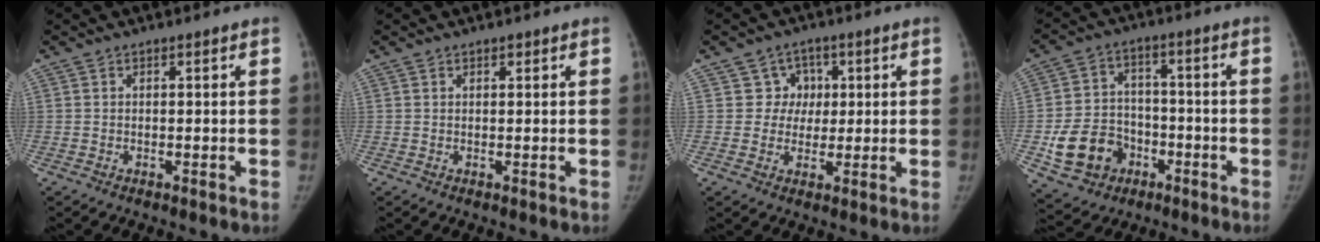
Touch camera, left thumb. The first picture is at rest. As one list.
[{"total": 0.8, "force": [0.5, 0.4, 0.4], "torque": [-0.002, -0.003, 0.007]}, {"total": 5.1, "force": [1.3, 4.8, 0.5], "torque": [0.034, 0.006, 0.013]}, {"total": 12.2, "force": [-4.4, 10.1, 5.2], "torque": [-0.067, 0.027, -0.064]}]